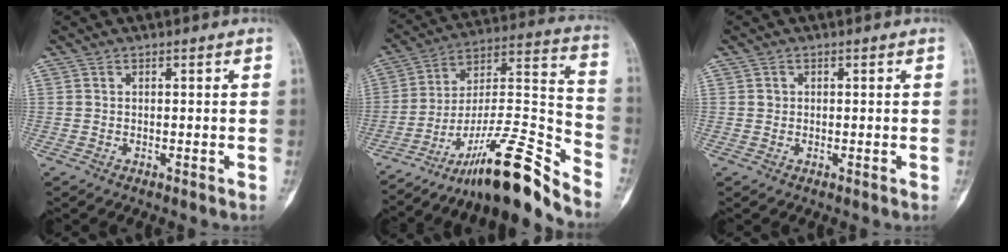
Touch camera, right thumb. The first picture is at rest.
{"total": 20.4, "force": [-15.7, 3.0, 12.7], "torque": [-0.201, 0.119, -0.264]}
{"total": 0.8, "force": [0.2, 0.7, 0.2], "torque": [0.004, 0.002, 0.003]}